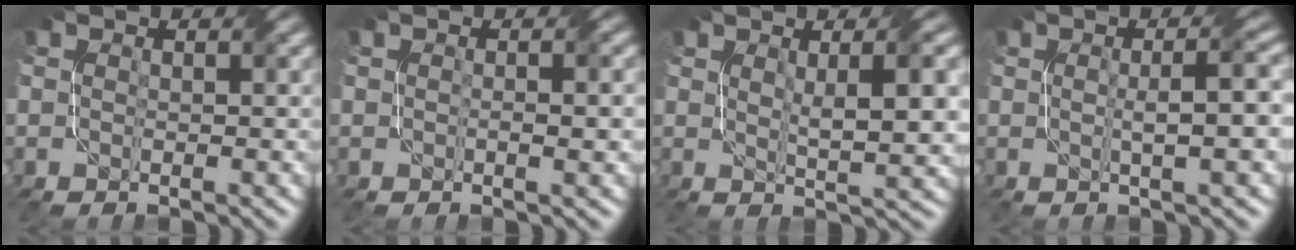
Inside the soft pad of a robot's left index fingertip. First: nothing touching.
{"total": 1.5, "force": [-0.1, 0.3, 1.5], "torque": [-0.024, 0.000, -0.002]}
{"total": 5.5, "force": [1.2, 1.4, 5.2], "torque": [-0.073, 0.000, 0.024]}
{"total": 4.2, "force": [0.1, 0.8, 4.1], "torque": [-0.059, 0.011, 0.003]}